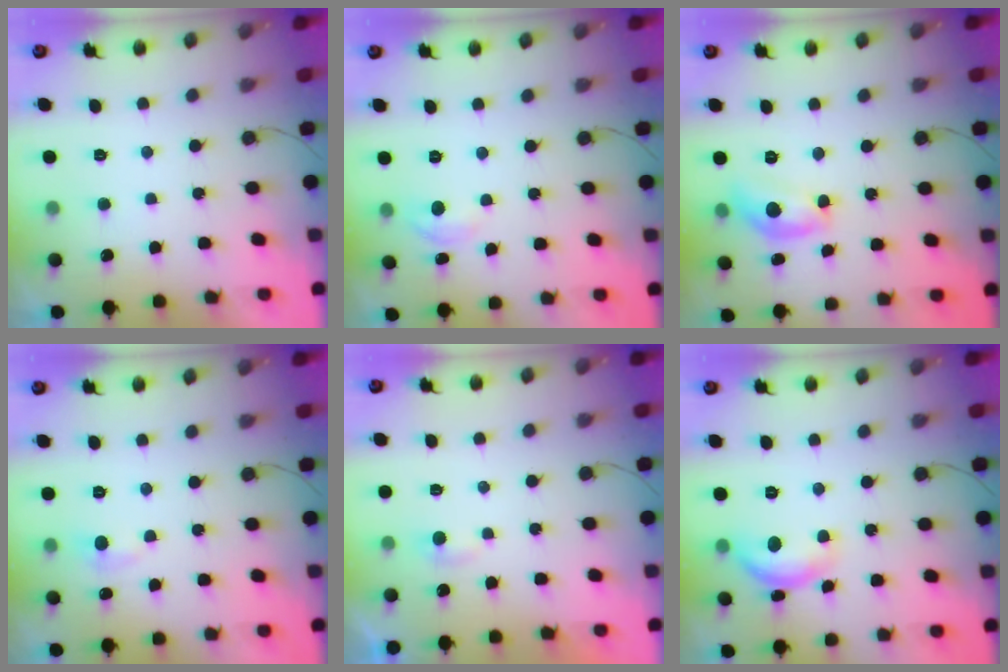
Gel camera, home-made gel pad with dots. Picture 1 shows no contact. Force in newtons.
{"total": 5.2, "press": 5.2, "slide": 0.5}
{"total": 12.0, "press": 12.0, "slide": 0.6}
{"total": 5.0, "press": 5.0, "slide": 0.7}
{"total": 2.3, "press": 2.3, "slide": 0.2}
{"total": 11.0, "press": 11.0, "slide": 0.4}